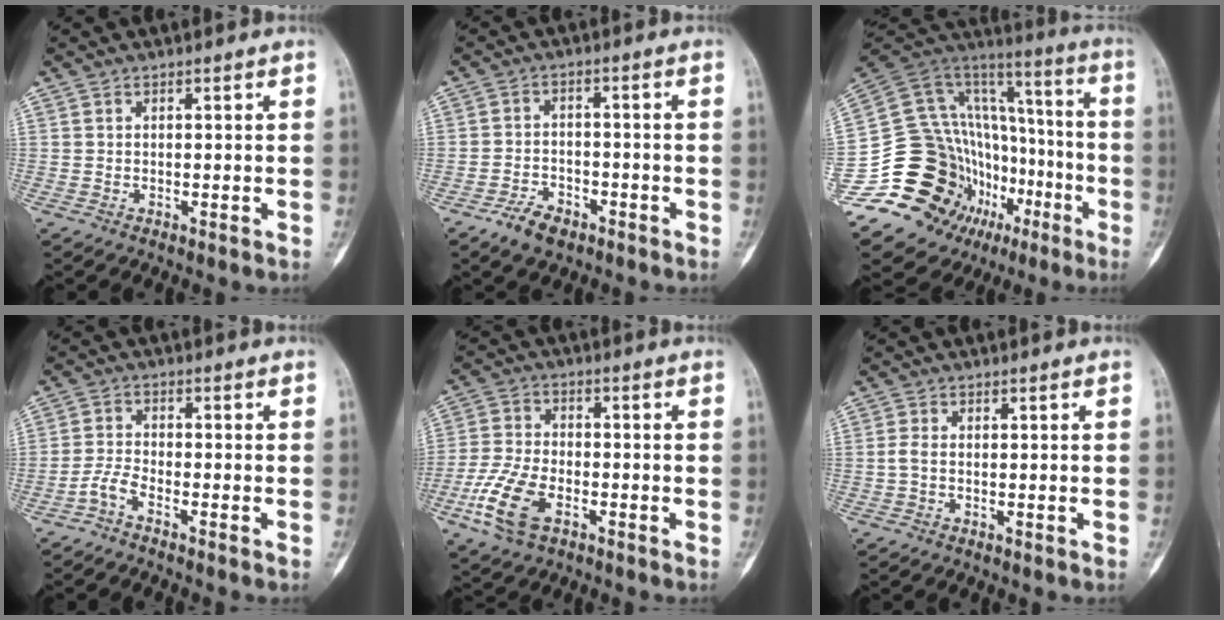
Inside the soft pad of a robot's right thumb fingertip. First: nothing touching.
{"total": 5.6, "force": [-3.8, 3.1, 2.8], "torque": [-0.043, 0.022, -0.065]}
{"total": 29.7, "force": [-10.7, 22.1, 16.8], "torque": [-0.232, 0.150, -0.155]}
{"total": 2.9, "force": [-2.3, 0.4, 1.8], "torque": [-0.046, 0.011, -0.054]}
{"total": 10.8, "force": [-4.7, 5.8, 7.8], "torque": [-0.173, 0.010, -0.094]}
{"total": 1.5, "force": [-0.3, 0.6, 1.3], "torque": [-0.034, -0.001, -0.011]}